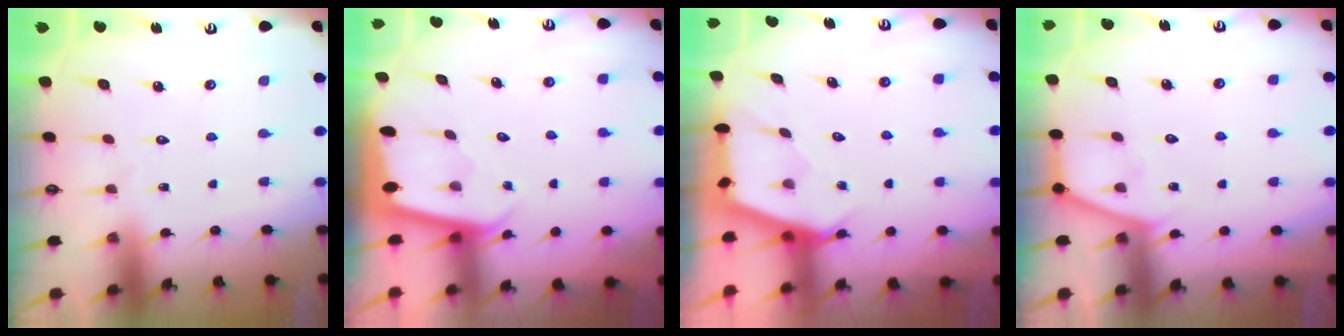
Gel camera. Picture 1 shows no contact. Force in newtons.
{"total": 1.9, "press": 1.9, "slide": 0.1}
{"total": 2.7, "press": 2.6, "slide": 0.4}
{"total": 5.8, "press": 5.8, "slide": 0.3}